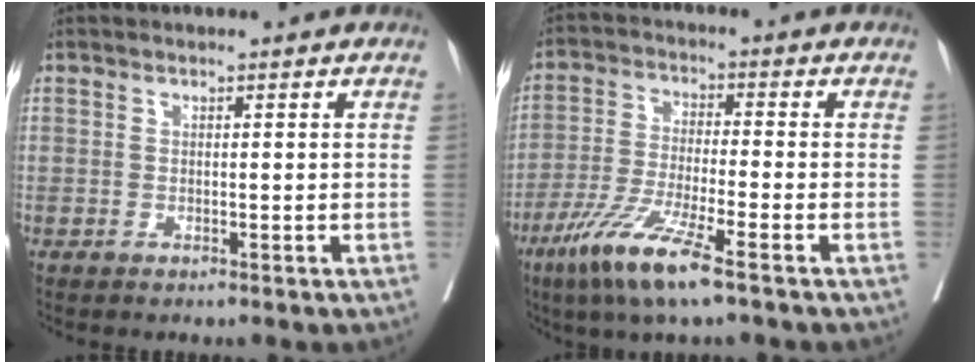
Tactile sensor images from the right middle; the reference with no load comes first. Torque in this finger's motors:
{"motor_torque": [1.36, -0.78, 0.22, 0.12]}